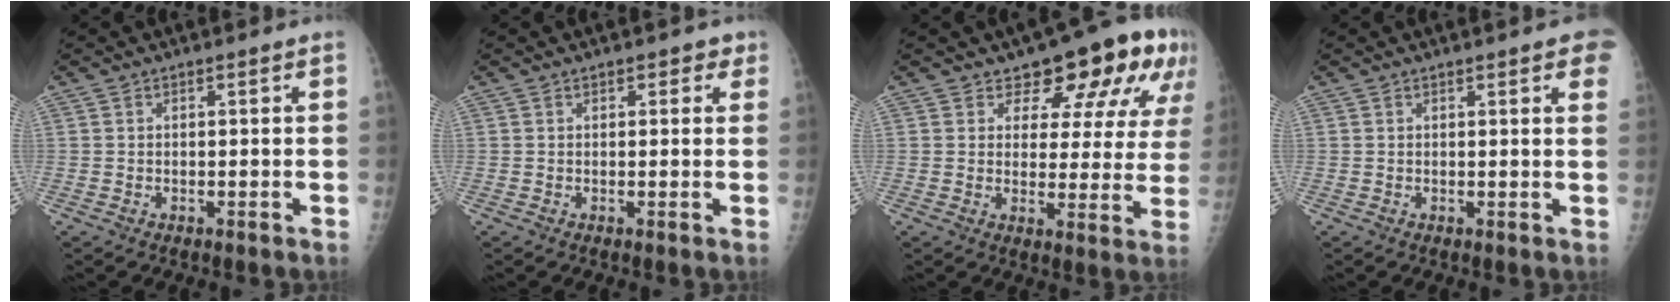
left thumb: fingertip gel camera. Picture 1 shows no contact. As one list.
[{"total": 2.1, "force": [1.2, 1.4, 1.0], "torque": [0.011, -0.001, 0.008]}, {"total": 14.0, "force": [9.5, 7.3, 7.3], "torque": [-0.036, -0.049, 0.101]}, {"total": 5.5, "force": [3.2, 1.3, 4.3], "torque": [-0.035, 0.000, 0.030]}]